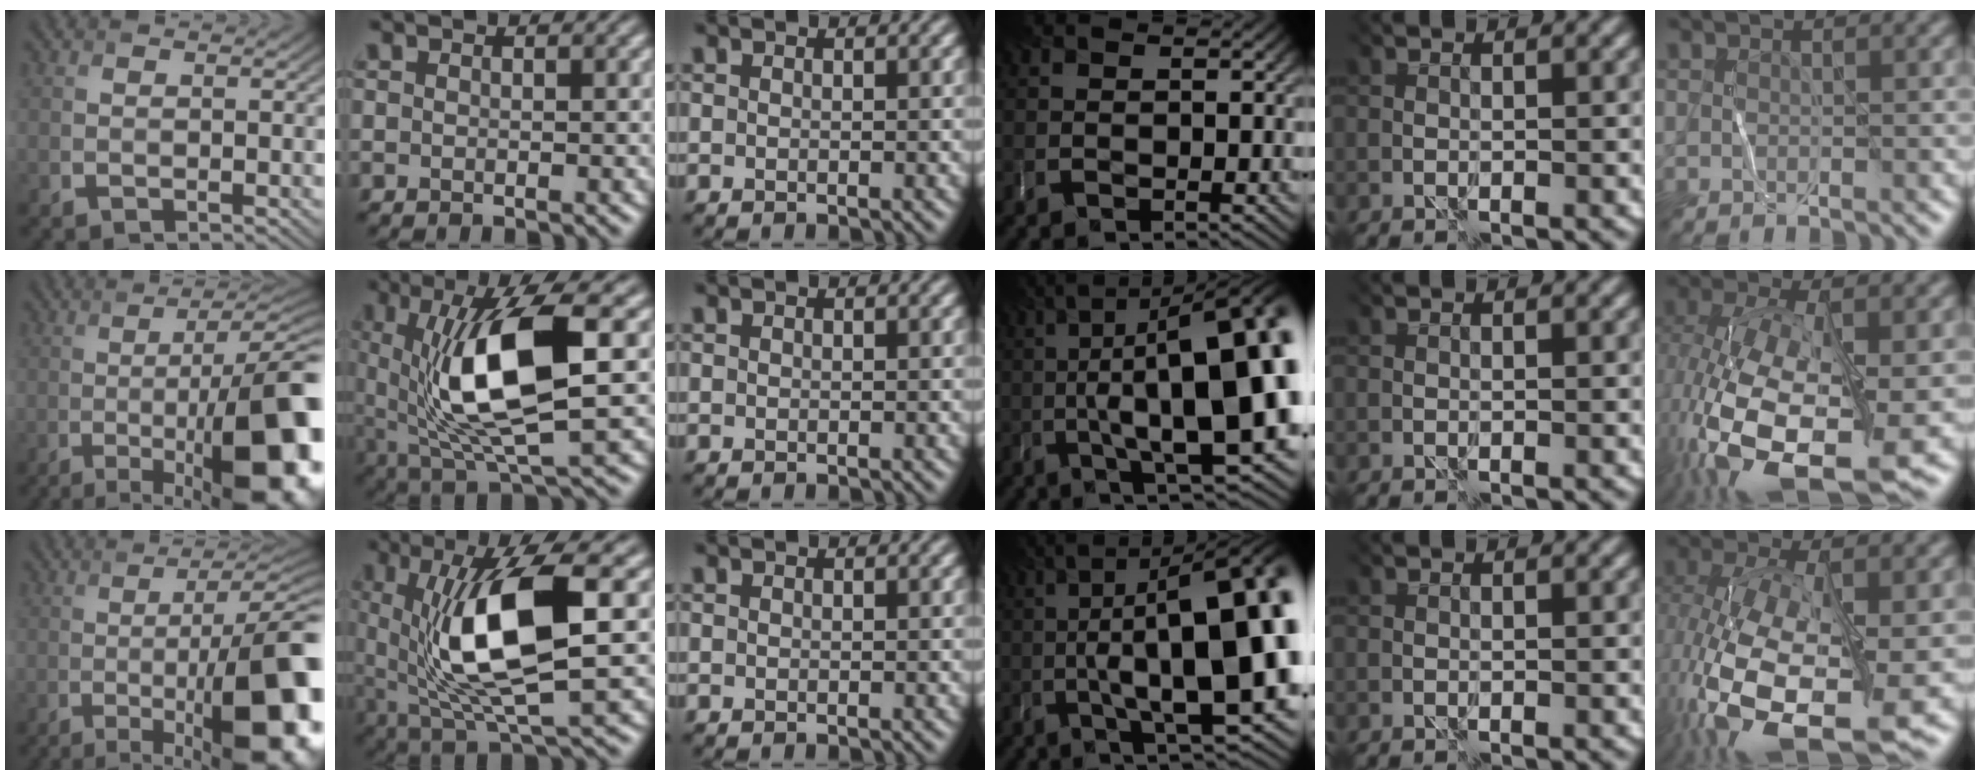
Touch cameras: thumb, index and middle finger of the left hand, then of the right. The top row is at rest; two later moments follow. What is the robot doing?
{"motion": "wrap", "object": "string"}